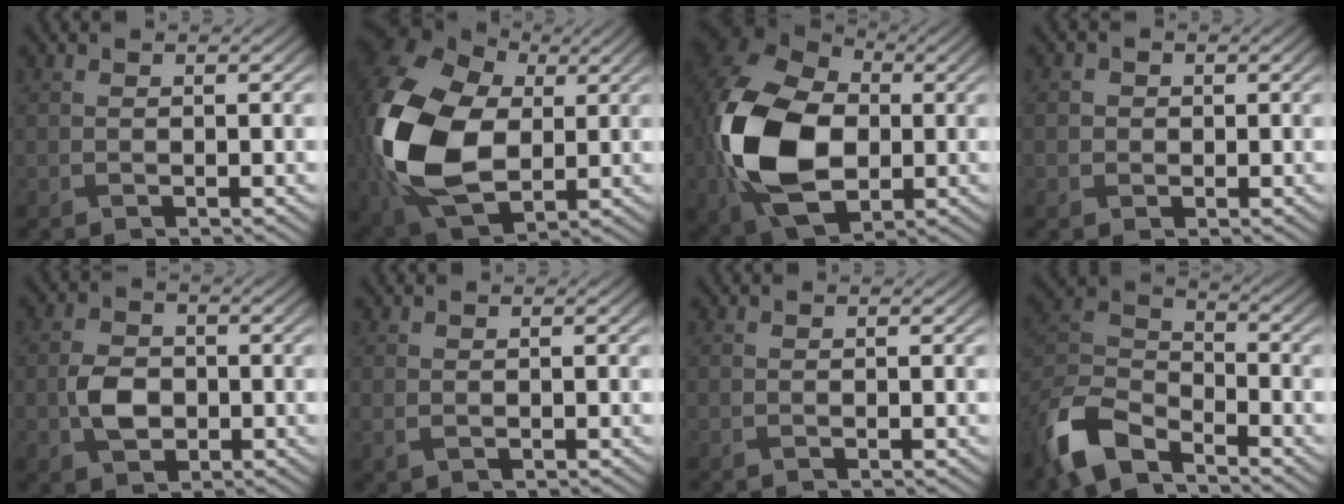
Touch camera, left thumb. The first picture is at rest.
{"total": 18.5, "force": [0.4, 13.0, 13.1], "torque": [-0.358, -0.044, 0.031]}
{"total": 17.5, "force": [-1.8, 12.1, 12.6], "torque": [-0.320, -0.028, -0.033]}
{"total": 1.6, "force": [0.0, 1.6, 0.3], "torque": [-0.004, -0.001, -0.002]}
{"total": 4.3, "force": [-0.8, 3.2, 2.8], "torque": [-0.062, -0.001, -0.019]}
{"total": 0.7, "force": [0.2, 0.5, 0.5], "torque": [-0.014, -0.002, 0.008]}
{"total": 0.0}
{"total": 10.2, "force": [-7.7, 4.1, 5.3], "torque": [-0.127, -0.010, -0.170]}